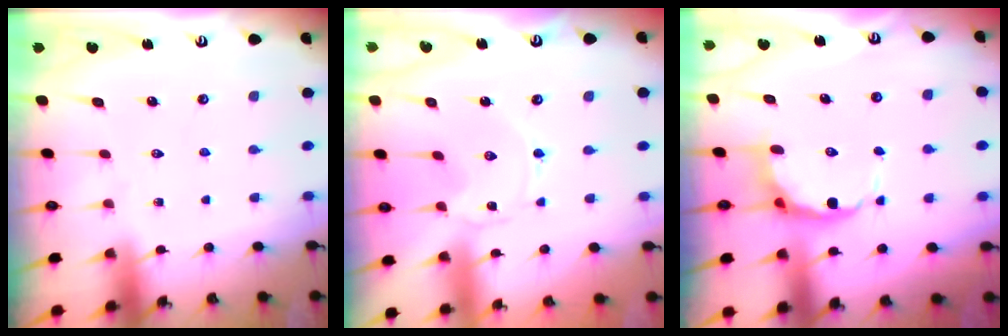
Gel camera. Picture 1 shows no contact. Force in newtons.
{"total": 0.0}
{"total": 7.6, "press": 7.4, "slide": 1.7}